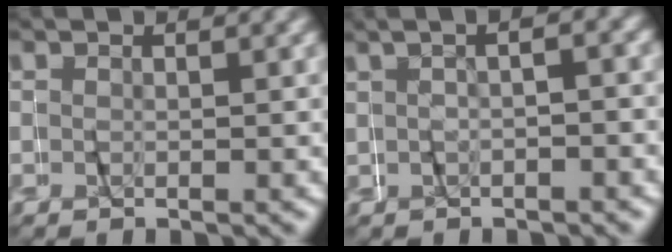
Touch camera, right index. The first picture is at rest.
{"total": 1.2, "force": [-0.3, 0.2, 1.1], "torque": [-0.012, 0.017, -0.011]}